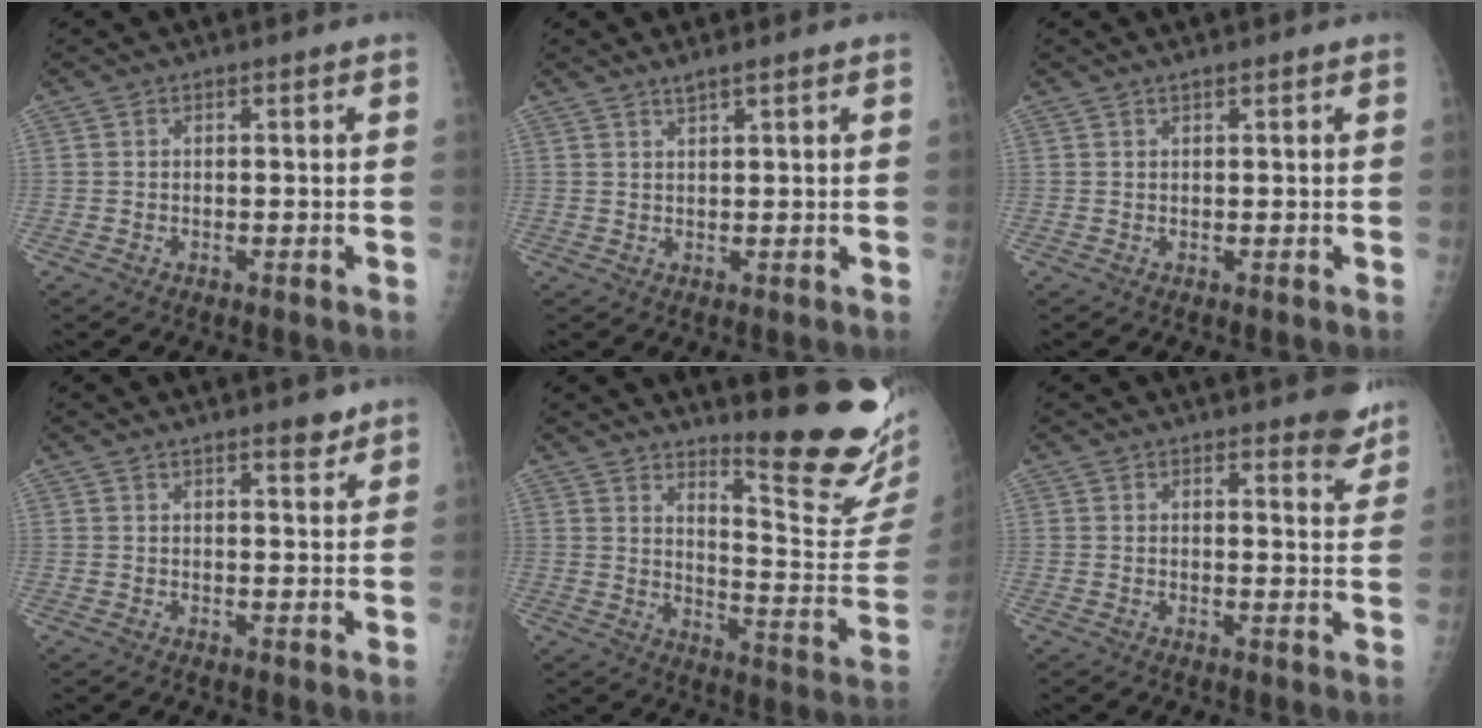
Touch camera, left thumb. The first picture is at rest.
{"total": 1.7, "force": [1.3, 0.0, 1.0], "torque": [-0.013, -0.005, 0.027]}
{"total": 0.6, "force": [0.4, 0.0, 0.4], "torque": [-0.001, 0.000, 0.009]}
{"total": 3.3, "force": [2.6, 0.8, 1.8], "torque": [-0.007, -0.016, 0.036]}
{"total": 18.6, "force": [14.6, 2.4, 11.2], "torque": [-0.130, -0.157, 0.204]}
{"total": 5.2, "force": [4.3, 1.6, 2.4], "torque": [-0.006, -0.029, 0.044]}